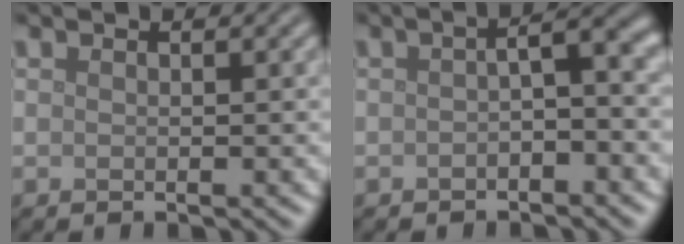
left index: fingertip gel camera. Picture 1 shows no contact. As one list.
[{"total": 3.3, "force": [-0.5, 1.0, 3.1], "torque": [-0.047, 0.012, -0.015]}]